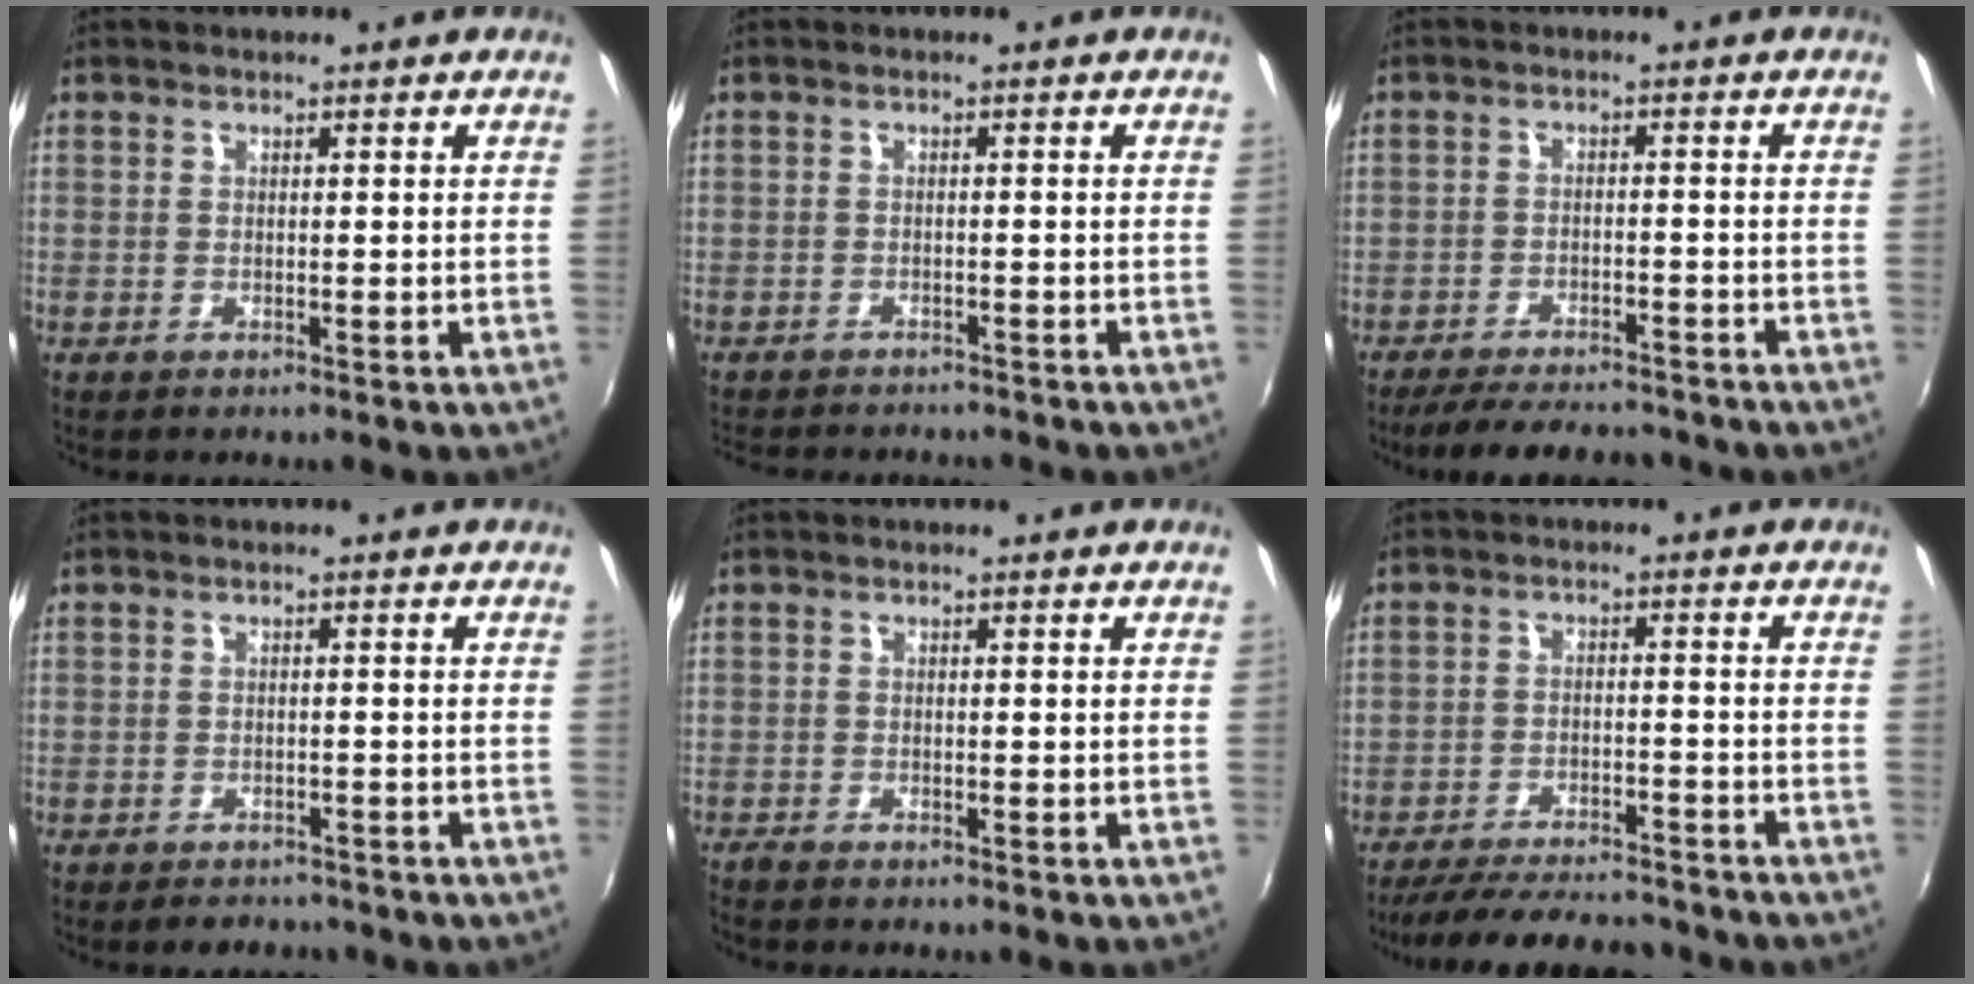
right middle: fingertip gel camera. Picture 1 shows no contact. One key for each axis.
{"total": 6.4, "fx": -5.9, "fy": 1.2, "fz": 2.2, "tx": -0.056, "ty": -0.018, "tz": -0.088}
{"total": 10.6, "fx": -9.2, "fy": 2.8, "fz": 4.5, "tx": -0.103, "ty": -0.009, "tz": -0.136}
{"total": 3.6, "fx": -3.1, "fy": 1.6, "fz": 0.9, "tx": -0.023, "ty": -0.003, "tz": -0.042}
{"total": 1.4, "fx": -1.4, "fy": 0.1, "fz": 0.4, "tx": -0.013, "ty": -0.005, "tz": -0.027}
{"total": 15.3, "fx": -13.4, "fy": 3.5, "fz": 6.5, "tx": -0.138, "ty": -0.010, "tz": -0.196}